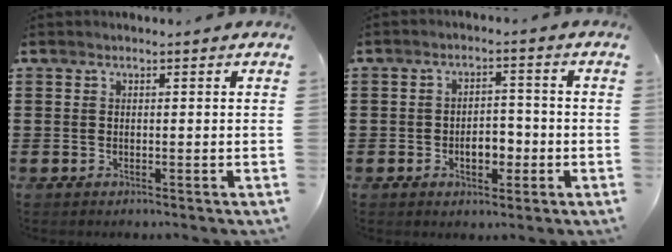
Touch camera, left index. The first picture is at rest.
{"total": 4.7, "force": [-1.4, 2.7, 3.6], "torque": [-0.059, 0.004, -0.030]}